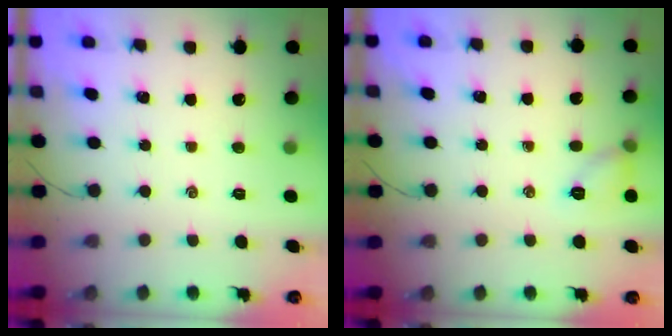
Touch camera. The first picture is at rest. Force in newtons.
{"total": 6.9, "press": 6.8, "slide": 0.6}